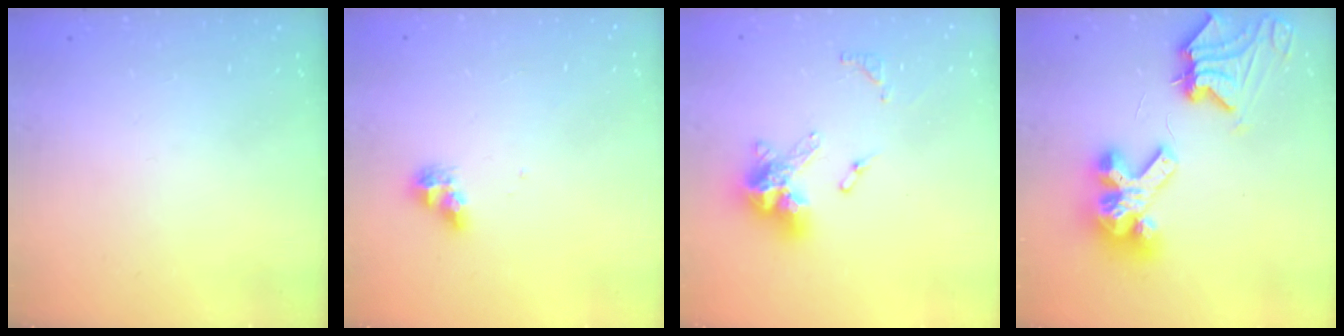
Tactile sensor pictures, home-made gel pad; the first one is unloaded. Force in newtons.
{"total": 7.8, "press": 7.7, "slide": 0.9}
{"total": 12.8, "press": 12.7, "slide": 1.4}
{"total": 12.4, "press": 12.3, "slide": 1.4}